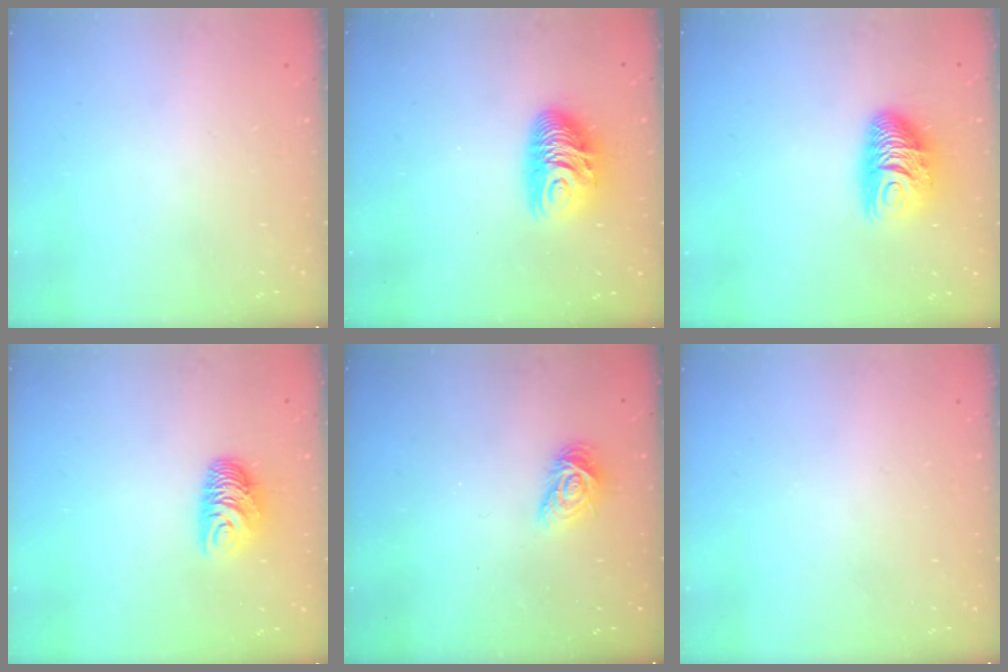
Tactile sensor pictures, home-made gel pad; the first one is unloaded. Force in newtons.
{"total": 10.5, "press": 10.5, "slide": 0.8}
{"total": 10.0, "press": 10.0, "slide": 0.4}
{"total": 8.5, "press": 8.5, "slide": 0.3}
{"total": 8.3, "press": 8.3, "slide": 0.3}
{"total": 0.0}